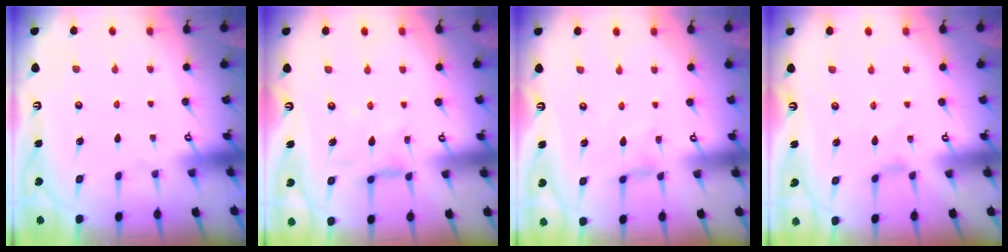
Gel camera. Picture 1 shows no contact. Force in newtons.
{"total": 5.1, "press": 5.1, "slide": 0.4}
{"total": 1.2, "press": 1.2, "slide": 0.1}
{"total": 0.0}